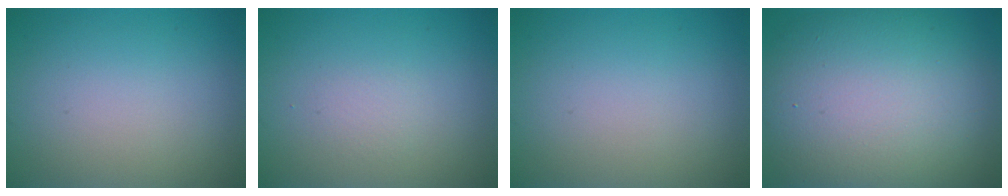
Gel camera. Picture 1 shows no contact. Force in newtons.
{"total": 0.9, "press": 0.9, "slide": 0.0}
{"total": 0.0}
{"total": 13.8, "press": 13.7, "slide": 0.7}